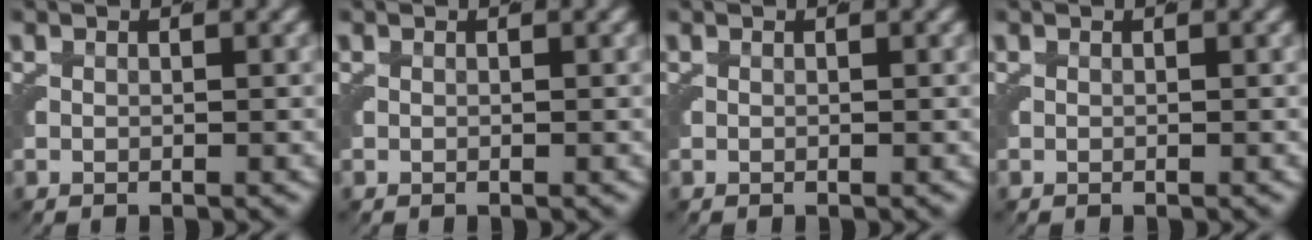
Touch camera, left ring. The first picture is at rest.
{"total": 0.0}
{"total": 0.0}
{"total": 0.0}